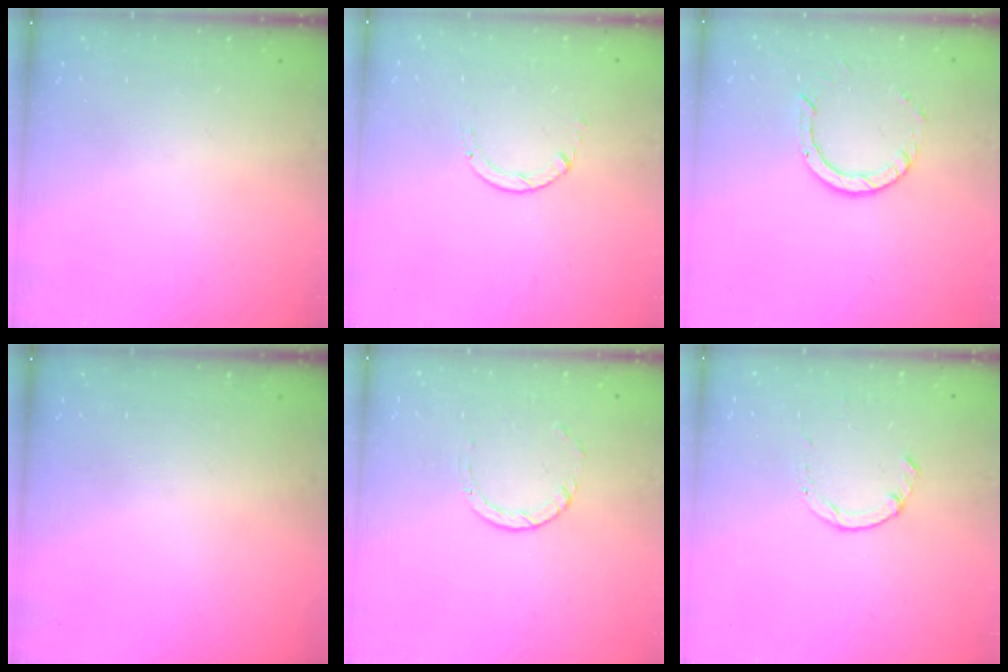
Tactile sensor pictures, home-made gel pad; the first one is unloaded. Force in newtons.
{"total": 0.6, "press": 0.5, "slide": 0.1}
{"total": 4.7, "press": 4.7, "slide": 0.4}
{"total": 0.0}
{"total": 1.0, "press": 1.0, "slide": 0.1}
{"total": 1.0, "press": 1.0, "slide": 0.3}